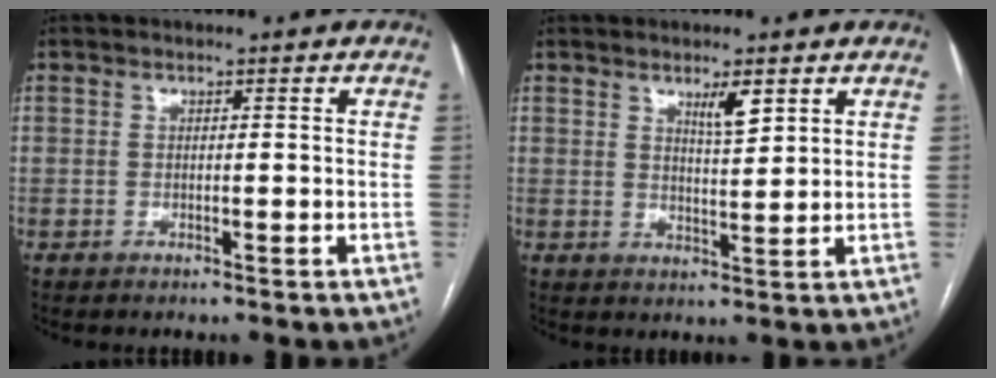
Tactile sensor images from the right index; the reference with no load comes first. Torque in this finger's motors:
{"motor_torque": [0.22, 0.14, 0.05, 0.04]}